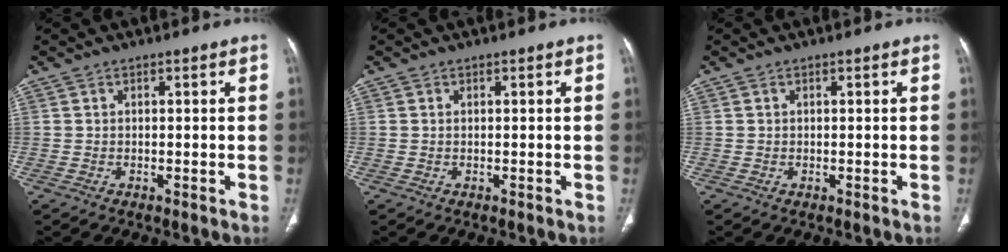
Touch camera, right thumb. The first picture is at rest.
{"total": 0.0}
{"total": 0.0}